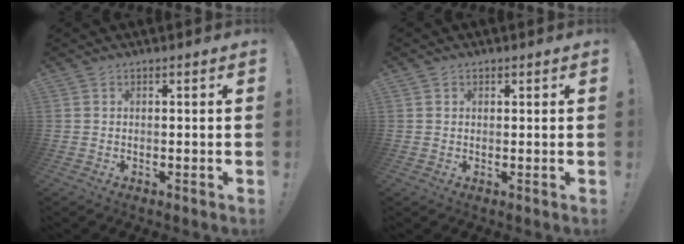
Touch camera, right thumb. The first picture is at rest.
{"total": 0.8, "force": [0.4, 0.7, 0.0], "torque": [0.005, -0.001, 0.006]}